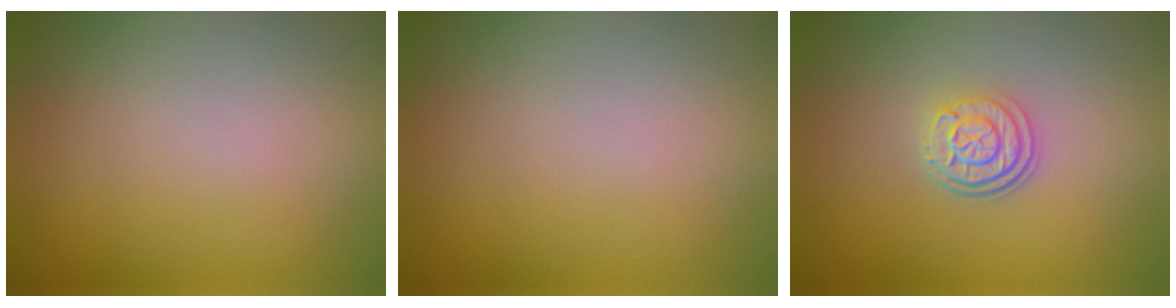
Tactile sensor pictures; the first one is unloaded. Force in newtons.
{"total": 0.0}
{"total": 3.0, "press": 2.4, "slide": 1.7}